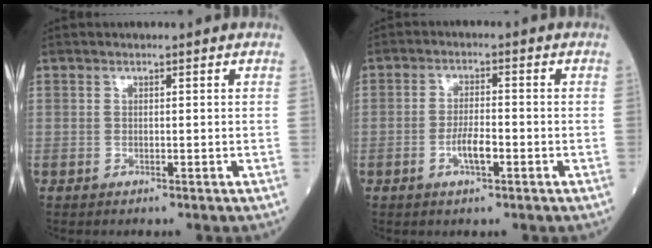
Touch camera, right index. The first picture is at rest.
{"total": 4.0, "force": [-1.5, 0.9, 3.6], "torque": [-0.068, 0.002, -0.029]}